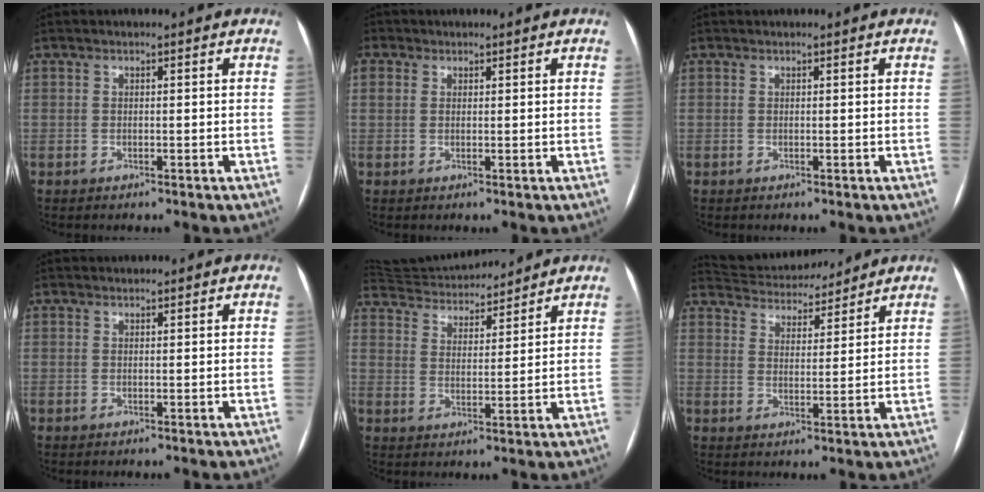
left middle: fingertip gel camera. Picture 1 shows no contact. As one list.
[{"total": 2.7, "force": [1.2, 2.1, 1.1], "torque": [-0.028, 0.011, 0.025]}, {"total": 0.0}, {"total": 1.0, "force": [1.0, 0.1, 0.0], "torque": [-0.006, 0.017, 0.020]}, {"total": 13.4, "force": [12.9, 2.3, 2.7], "torque": [-0.053, 0.027, 0.212]}, {"total": 11.7, "force": [11.2, 2.4, 2.4], "torque": [-0.041, 0.021, 0.175]}]